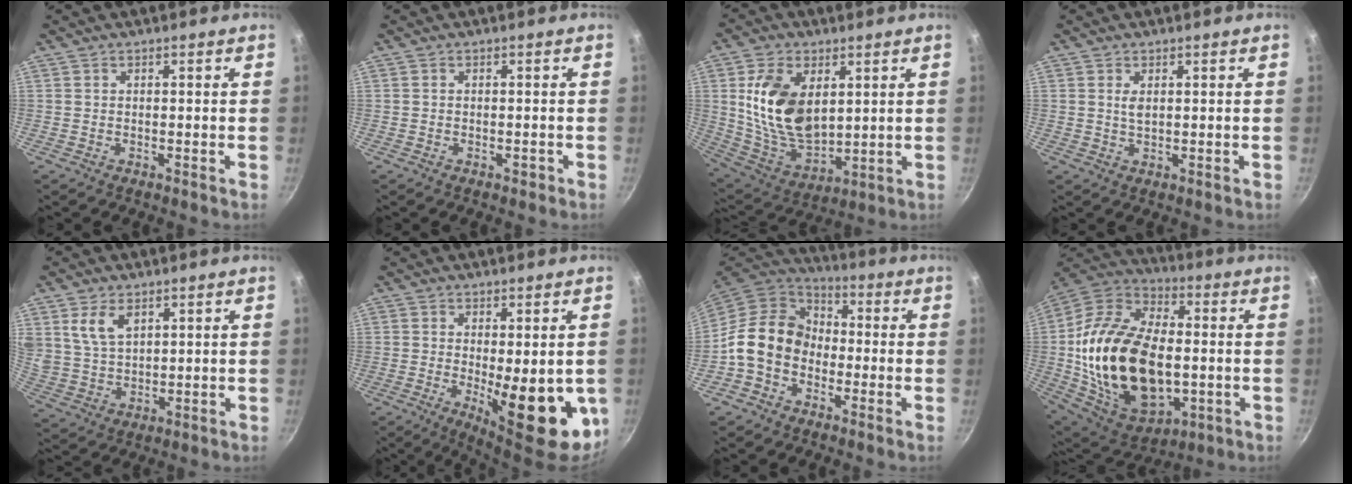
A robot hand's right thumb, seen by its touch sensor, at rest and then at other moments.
{"total": 0.8, "force": [-0.5, 0.5, 0.4], "torque": [-0.005, 0.005, -0.004]}
{"total": 16.6, "force": [3.8, 10.2, 12.5], "torque": [-0.210, -0.029, 0.086]}
{"total": 1.8, "force": [0.5, 0.8, 1.4], "torque": [-0.029, -0.004, 0.011]}
{"total": 7.0, "force": [3.5, 4.1, 4.6], "torque": [-0.076, -0.016, 0.076]}
{"total": 14.6, "force": [-2.7, 5.3, 13.4], "torque": [-0.160, -0.015, -0.019]}
{"total": 13.0, "force": [-2.2, 10.4, 7.5], "torque": [-0.098, 0.037, -0.061]}
{"total": 30.2, "force": [-1.6, 18.3, 23.9], "torque": [-0.431, 0.016, -0.019]}